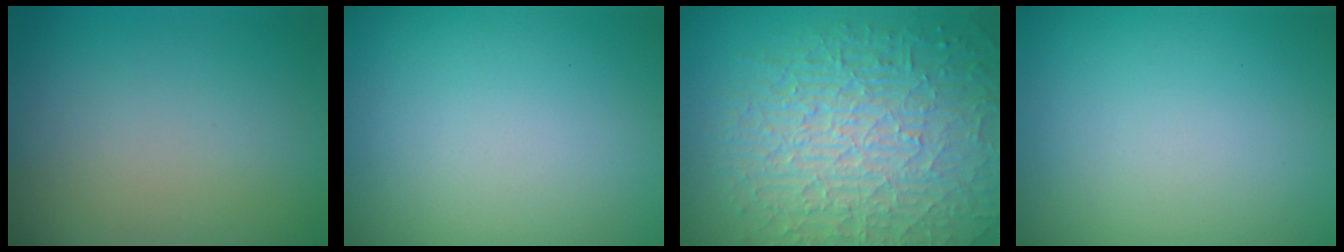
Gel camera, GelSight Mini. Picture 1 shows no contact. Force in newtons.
{"total": 0.0}
{"total": 10.0, "press": 6.6, "slide": 7.5}
{"total": 0.0}